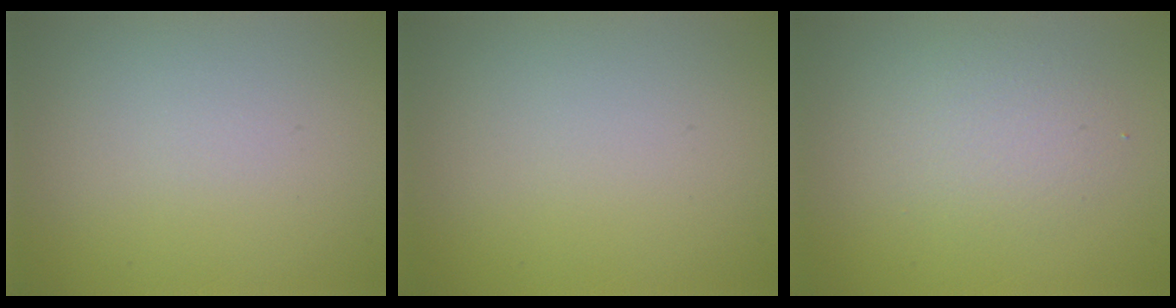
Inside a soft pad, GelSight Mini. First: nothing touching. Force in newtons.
{"total": 0.0}
{"total": 2.4, "press": 2.4, "slide": 0.2}